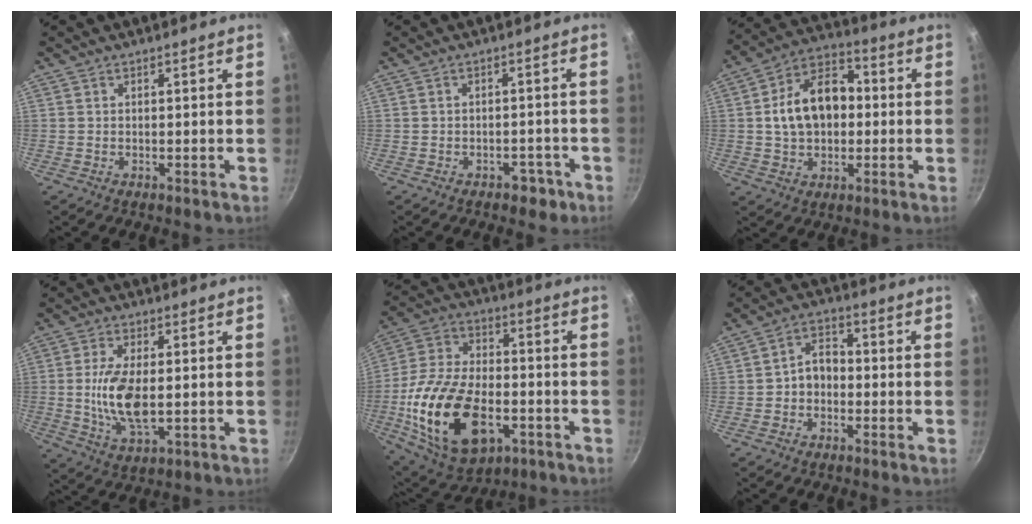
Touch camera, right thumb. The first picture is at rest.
{"total": 3.6, "force": [-2.2, 2.3, 1.7], "torque": [-0.003, 0.026, -0.013]}
{"total": 14.7, "force": [0.4, 10.3, 10.5], "torque": [-0.145, 0.031, -0.003]}
{"total": 10.7, "force": [-0.4, 4.9, 9.5], "torque": [-0.191, -0.008, -0.007]}
{"total": 24.6, "force": [-7.0, 14.3, 18.7], "torque": [-0.350, 0.020, -0.112]}
{"total": 5.5, "force": [-1.1, 4.1, 3.4], "torque": [-0.032, 0.025, -0.027]}